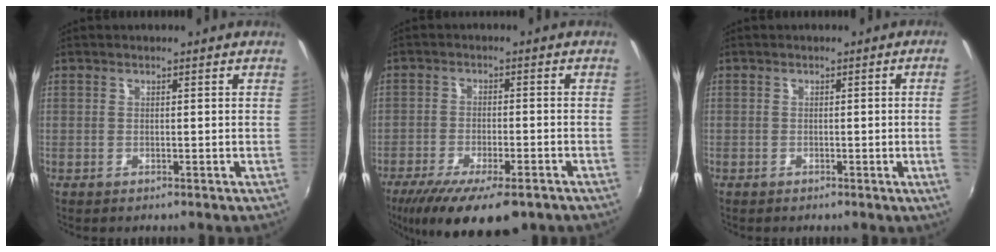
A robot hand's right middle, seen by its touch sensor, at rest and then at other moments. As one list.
[{"total": 14.4, "force": [-10.0, 4.7, 9.2], "torque": [-0.188, -0.044, -0.160]}, {"total": 2.7, "force": [-0.1, -1.5, 2.2], "torque": [-0.037, -0.011, 0.004]}]